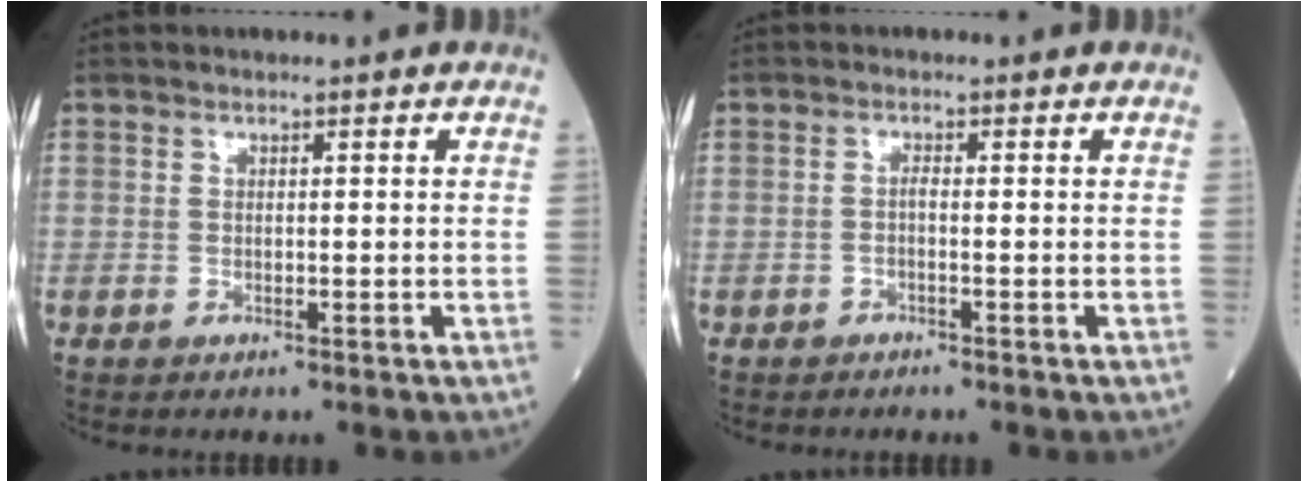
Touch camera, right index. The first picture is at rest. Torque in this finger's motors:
{"motor_torque": [0.03, 0.03, 0.08, 0.03]}